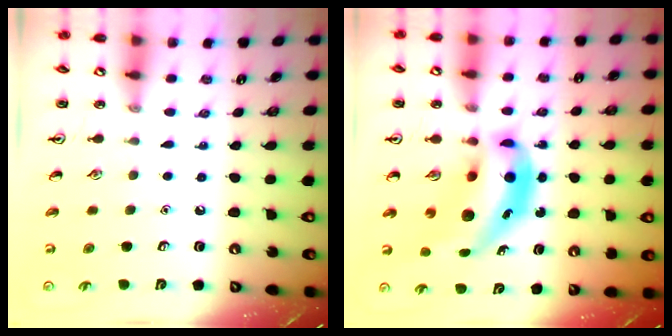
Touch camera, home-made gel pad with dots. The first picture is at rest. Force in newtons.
{"total": 11.7, "press": 11.2, "slide": 3.4}